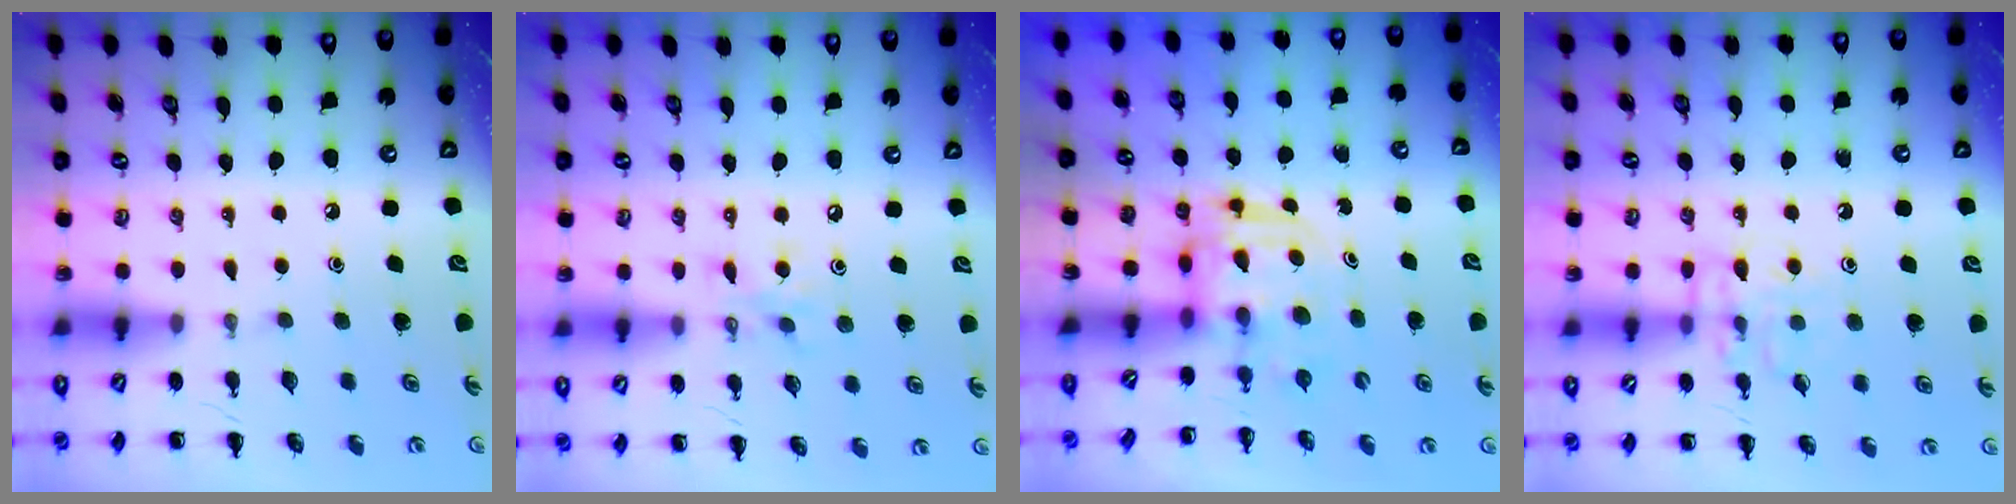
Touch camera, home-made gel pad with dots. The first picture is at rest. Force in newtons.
{"total": 5.9, "press": 5.8, "slide": 0.7}
{"total": 3.0, "press": 3.0, "slide": 0.3}
{"total": 9.2, "press": 9.2, "slide": 0.5}